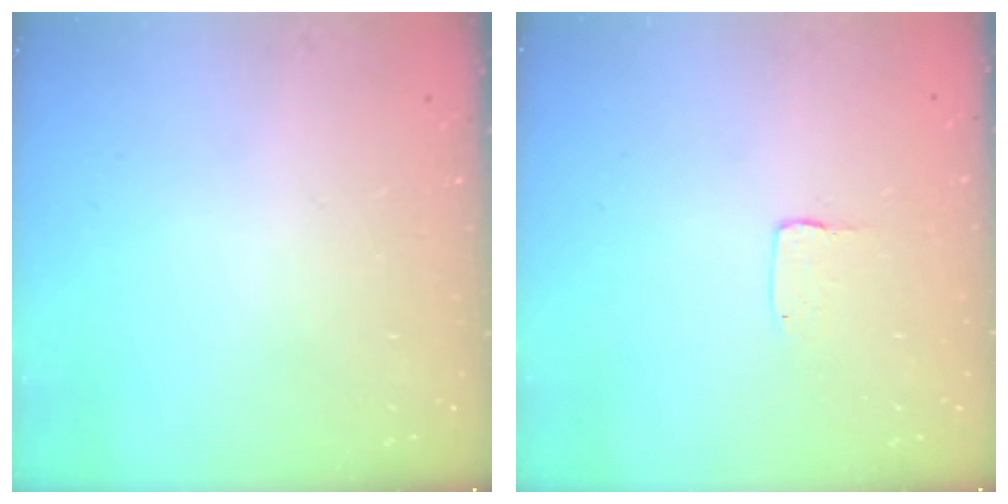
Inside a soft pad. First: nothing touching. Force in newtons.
{"total": 2.0, "press": 2.0, "slide": 0.2}